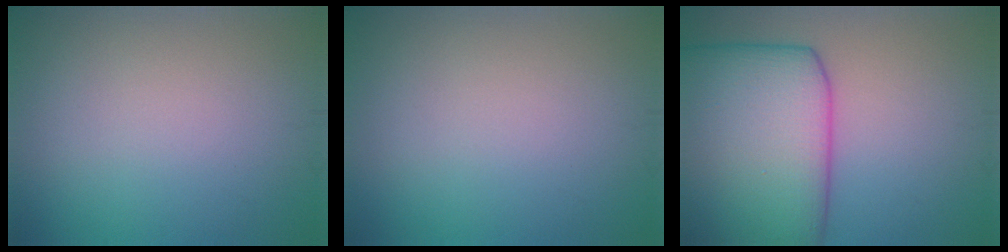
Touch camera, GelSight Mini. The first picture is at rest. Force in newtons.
{"total": 0.0}
{"total": 13.4, "press": 13.4, "slide": 0.4}